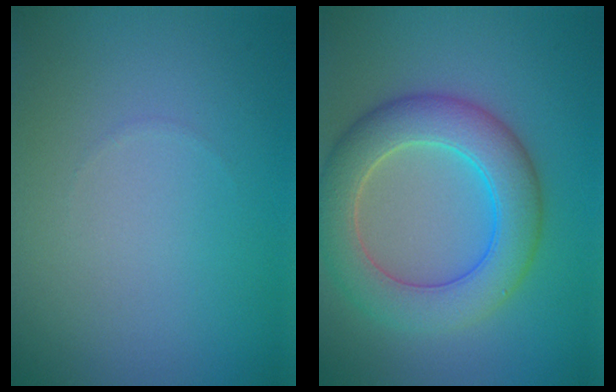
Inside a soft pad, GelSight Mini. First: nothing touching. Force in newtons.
{"total": 6.9, "press": 6.9, "slide": 0.3}